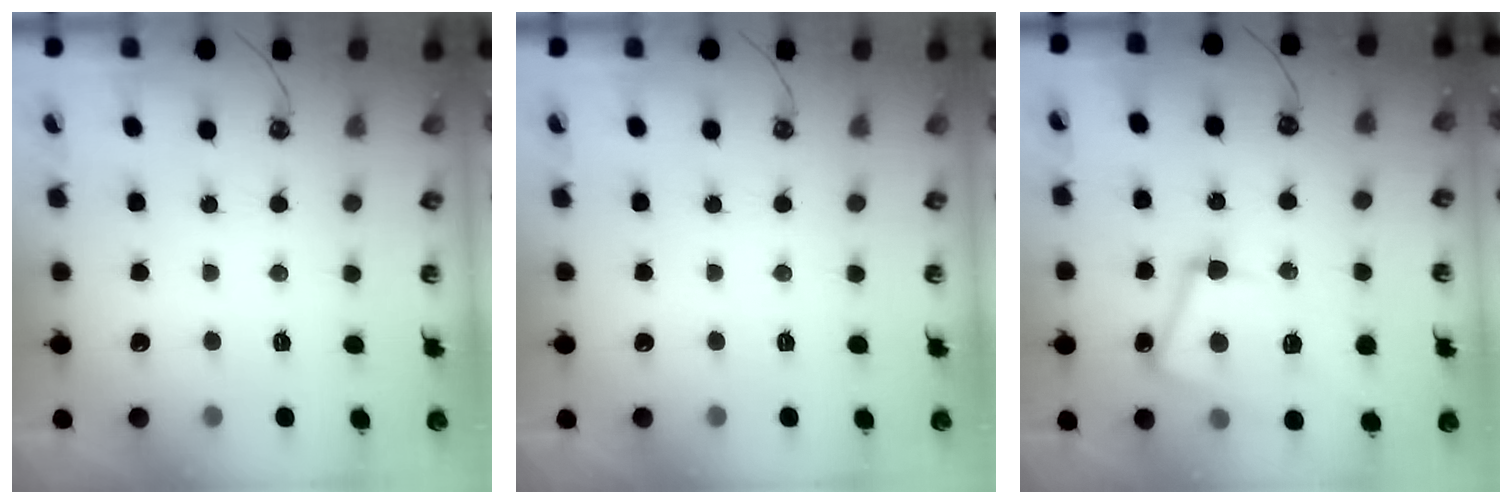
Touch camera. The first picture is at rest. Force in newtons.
{"total": 0.0}
{"total": 12.5, "press": 12.4, "slide": 2.0}